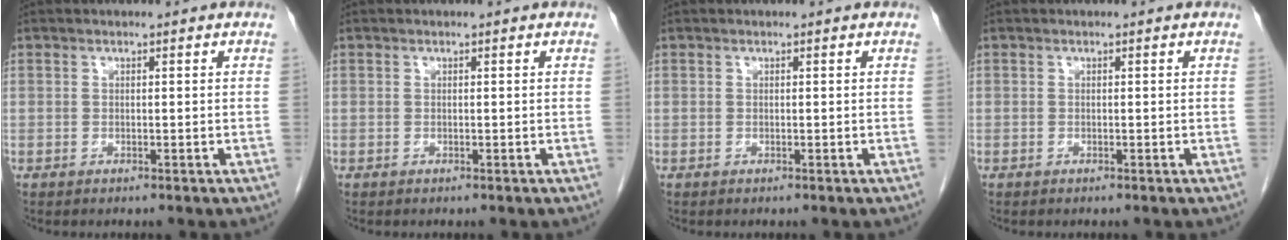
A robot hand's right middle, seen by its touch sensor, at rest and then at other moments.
{"total": 0.0}
{"total": 0.0}
{"total": 0.0}